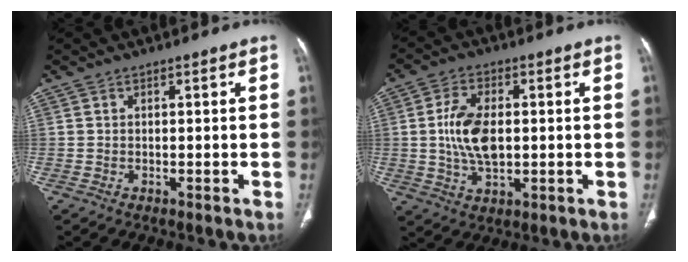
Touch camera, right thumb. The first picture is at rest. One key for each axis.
{"total": 9.7, "fx": 0.4, "fy": 5.4, "fz": 8.1, "tx": -0.156, "ty": -0.002, "tz": 0.012}